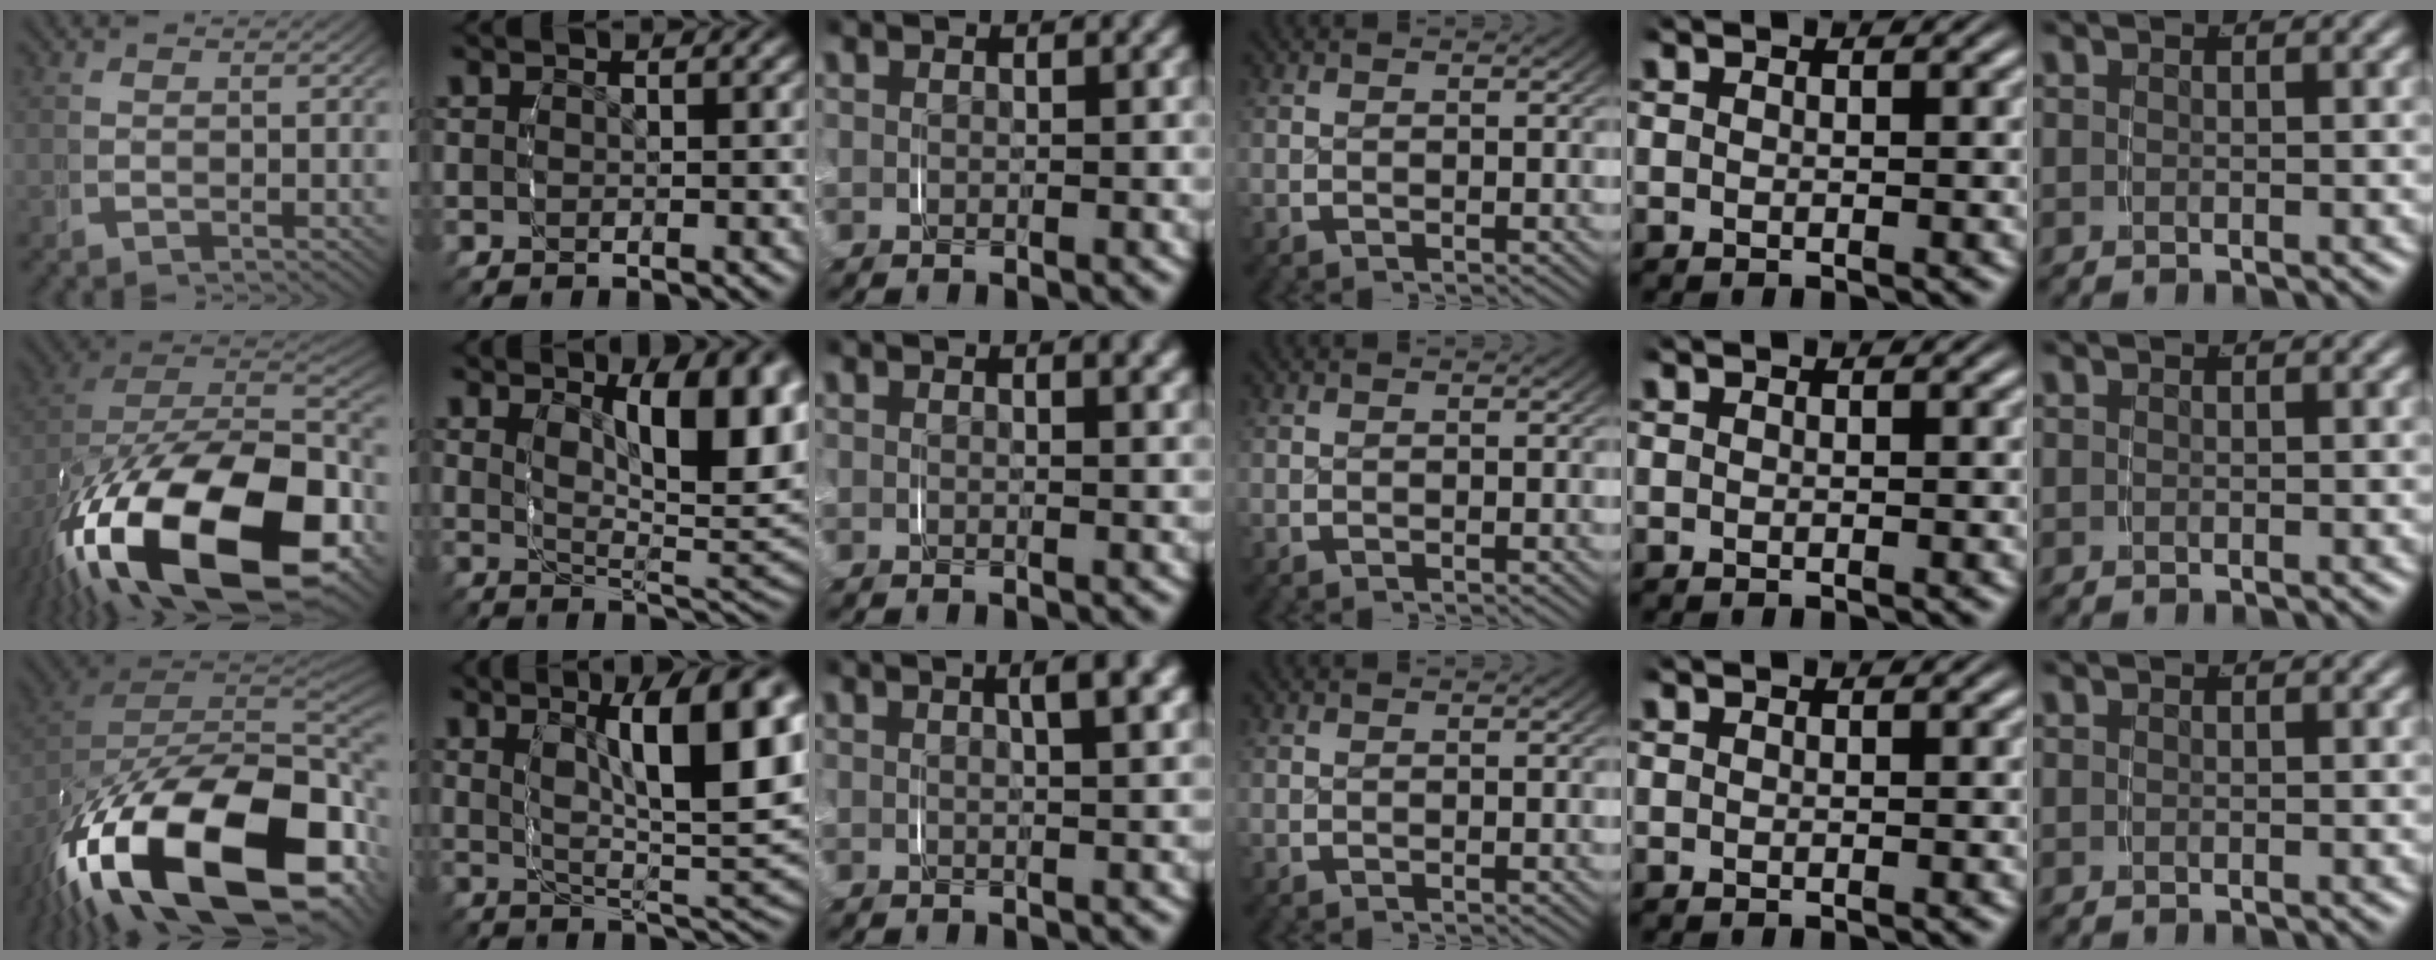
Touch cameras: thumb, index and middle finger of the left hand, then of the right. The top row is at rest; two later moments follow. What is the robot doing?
{"motion": "grasp_and_lifting", "object": "plastic wrap"}